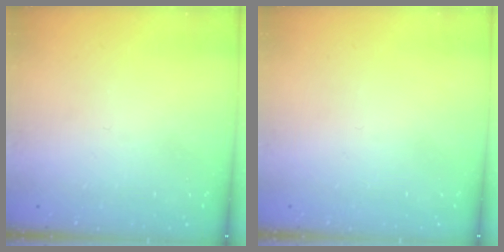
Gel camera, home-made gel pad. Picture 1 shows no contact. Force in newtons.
{"total": 1.5, "press": 1.5, "slide": 0.1}